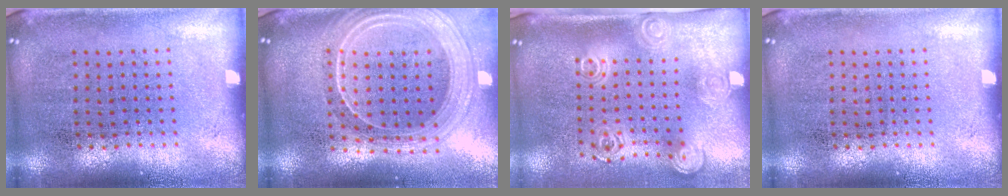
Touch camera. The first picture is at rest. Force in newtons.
{"total": 2.3, "press": 2.0, "slide": 1.2}
{"total": 2.0, "press": 1.4, "slide": 1.5}
{"total": 0.0}